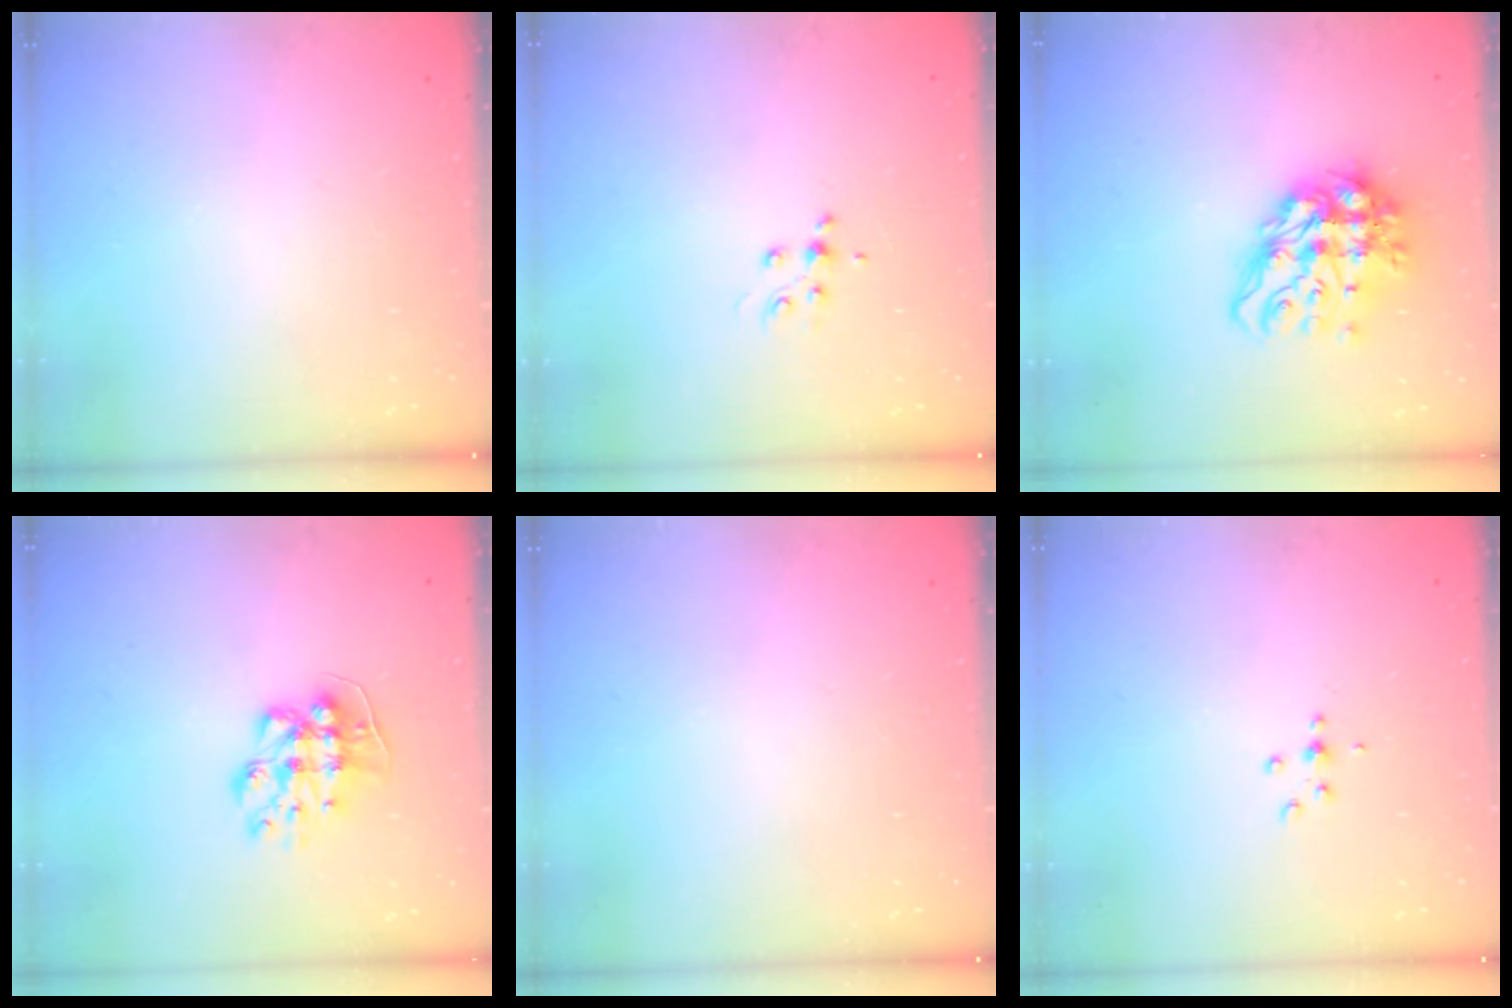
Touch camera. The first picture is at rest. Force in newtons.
{"total": 5.1, "press": 4.9, "slide": 1.2}
{"total": 15.4, "press": 15.2, "slide": 2.1}
{"total": 9.3, "press": 9.3, "slide": 0.3}
{"total": 0.0}
{"total": 4.6, "press": 4.3, "slide": 1.5}